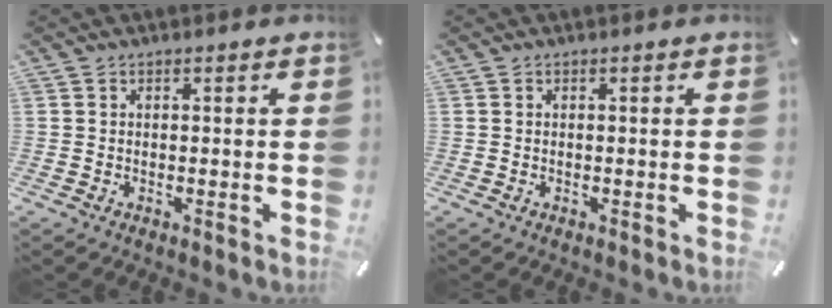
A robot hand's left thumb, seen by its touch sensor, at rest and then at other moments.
{"total": 0.0}